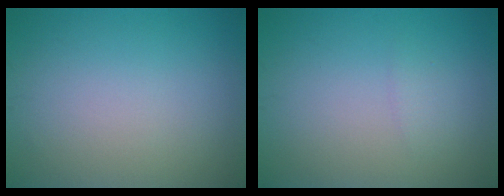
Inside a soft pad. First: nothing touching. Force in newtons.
{"total": 0.8, "press": 0.8, "slide": 0.1}